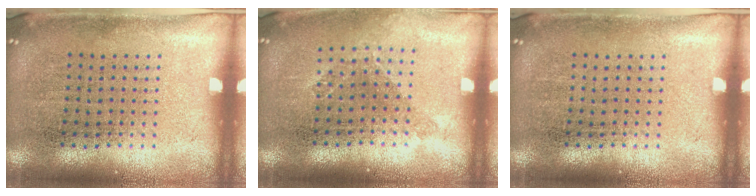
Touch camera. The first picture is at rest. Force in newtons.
{"total": 1.0, "press": 0.9, "slide": 0.5}
{"total": 0.0}